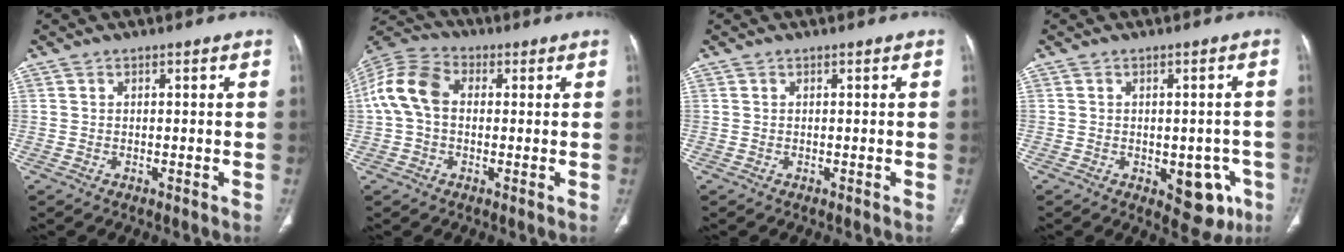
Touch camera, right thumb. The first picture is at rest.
{"total": 11.0, "force": [0.9, 7.9, 7.7], "torque": [-0.160, 0.034, 0.009]}
{"total": 0.0}
{"total": 8.6, "force": [-3.1, 4.9, 6.4], "torque": [-0.036, 0.007, -0.030]}